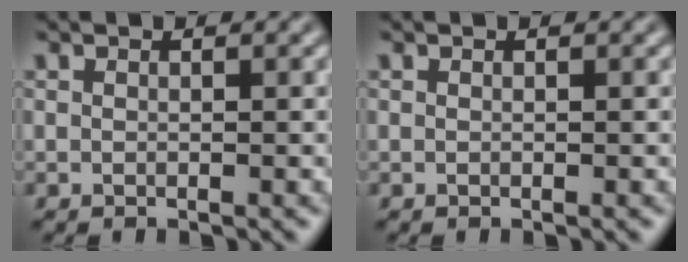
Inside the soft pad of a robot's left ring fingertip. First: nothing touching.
{"total": 0.0}